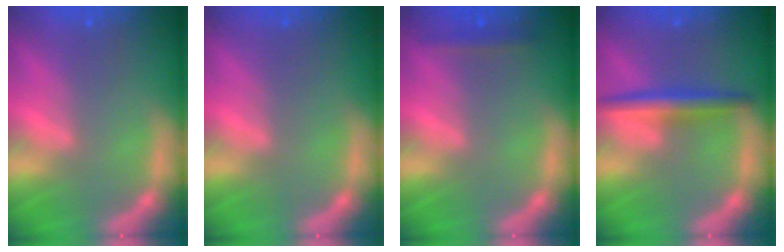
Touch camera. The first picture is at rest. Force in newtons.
{"total": 0.0}
{"total": 1.4}
{"total": 3.5}